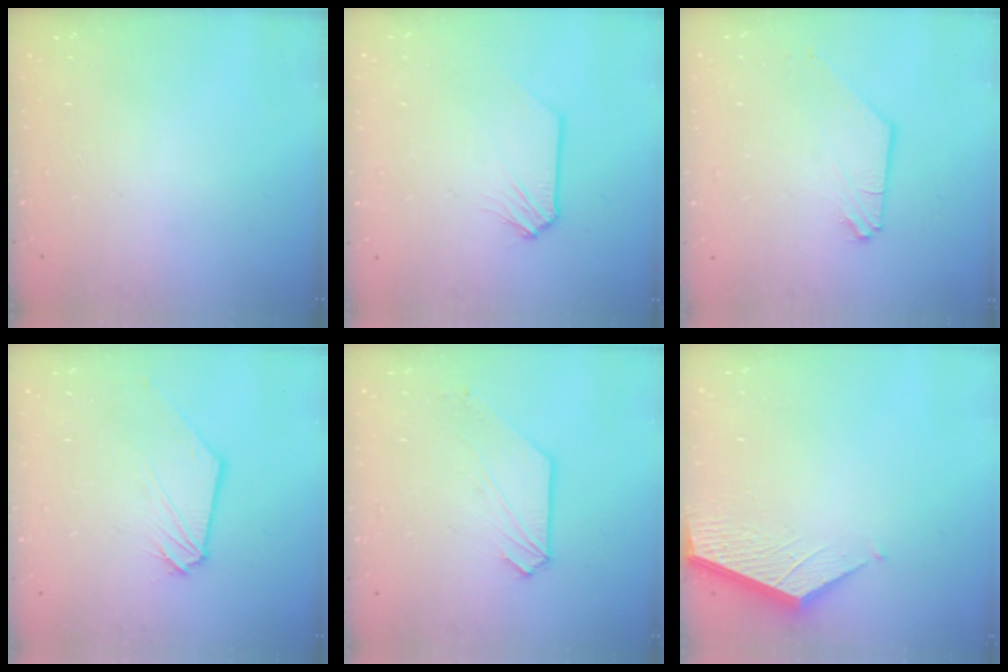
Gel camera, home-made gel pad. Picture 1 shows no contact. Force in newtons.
{"total": 0.0}
{"total": 0.0}
{"total": 0.7, "press": 0.7, "slide": 0.0}
{"total": 1.8, "press": 1.8, "slide": 0.1}
{"total": 3.6, "press": 3.6, "slide": 0.2}